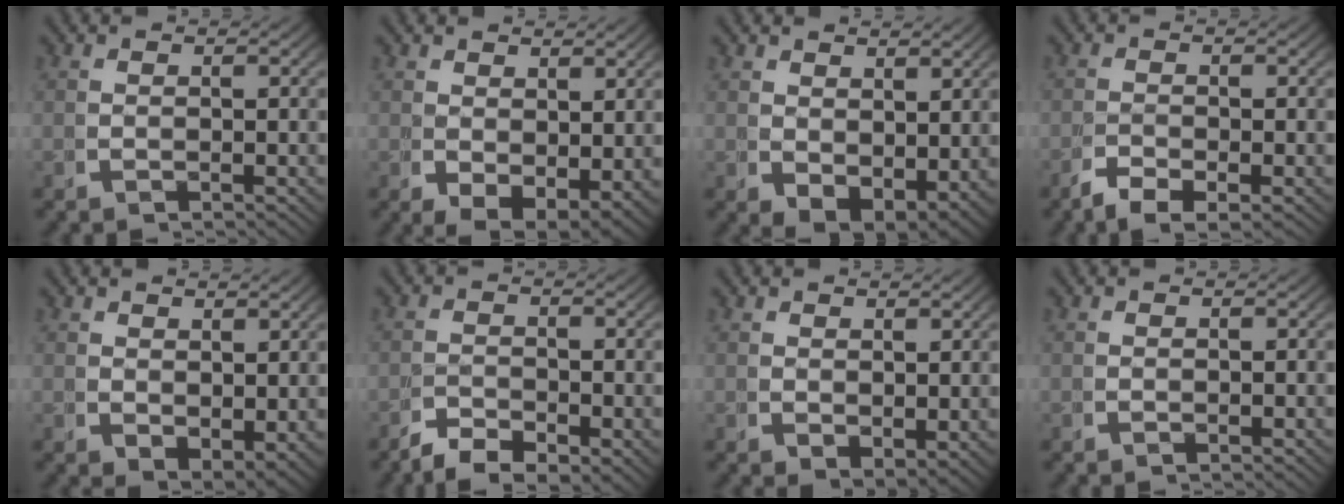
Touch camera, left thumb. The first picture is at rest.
{"total": 3.4, "force": [-0.3, 2.3, 2.4], "torque": [-0.032, -0.029, 0.018]}
{"total": 4.4, "force": [-0.3, 3.2, 3.1], "torque": [-0.050, -0.036, 0.019]}
{"total": 1.5, "force": [-1.3, 0.1, 0.8], "torque": [-0.001, -0.002, -0.027]}
{"total": 2.4, "force": [0.6, 1.6, 1.6], "torque": [-0.022, -0.017, 0.029]}
{"total": 2.0, "force": [-1.8, 0.3, 0.8], "torque": [0.010, -0.002, -0.041]}
{"total": 1.5, "force": [1.1, 0.7, 0.8], "torque": [-0.007, -0.008, 0.030]}
{"total": 0.0}